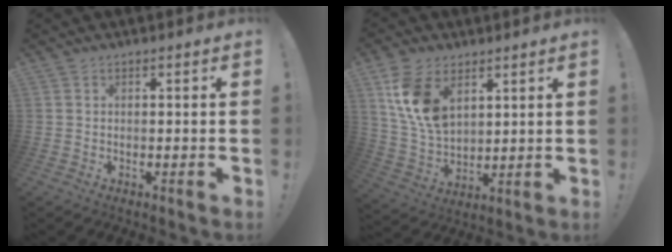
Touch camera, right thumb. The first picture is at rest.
{"total": 13.9, "force": [6.8, 8.7, 8.5], "torque": [-0.161, -0.028, 0.131]}